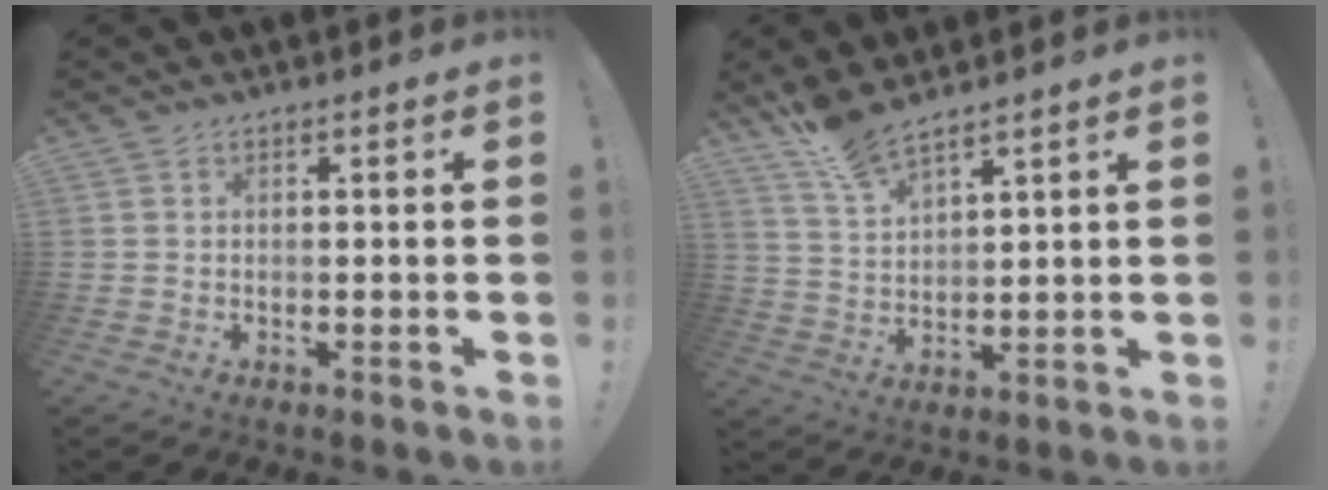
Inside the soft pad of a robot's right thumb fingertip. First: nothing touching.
{"total": 8.3, "force": [7.3, 1.6, 3.5], "torque": [-0.075, -0.045, 0.138]}